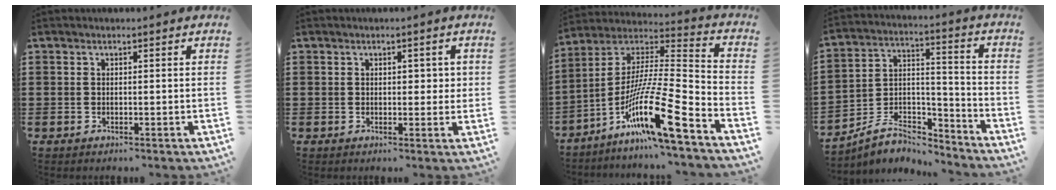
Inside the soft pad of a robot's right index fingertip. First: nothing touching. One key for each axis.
{"total": 1.8, "fx": 0.5, "fy": 1.1, "fz": 1.4, "tx": -0.011, "ty": 0.002, "tz": 0.004}
{"total": 17.0, "fx": -10.4, "fy": 2.0, "fz": 13.3, "tx": -0.256, "ty": 0.003, "tz": -0.191}
{"total": 6.6, "fx": -5.6, "fy": 3.1, "fz": 1.9, "tx": -0.041, "ty": 0.011, "tz": -0.109}